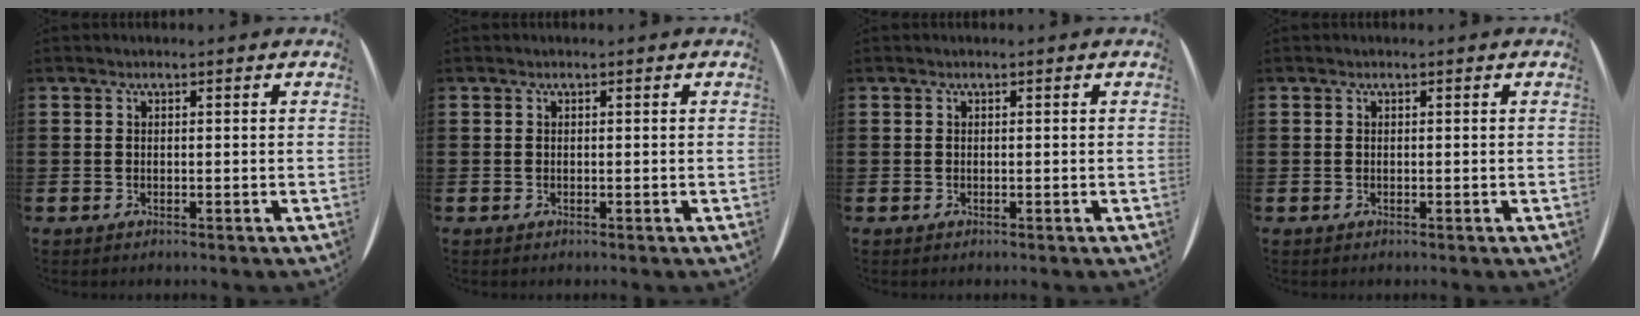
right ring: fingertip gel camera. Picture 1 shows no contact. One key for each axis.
{"total": 0.0}
{"total": 0.0}
{"total": 0.0}